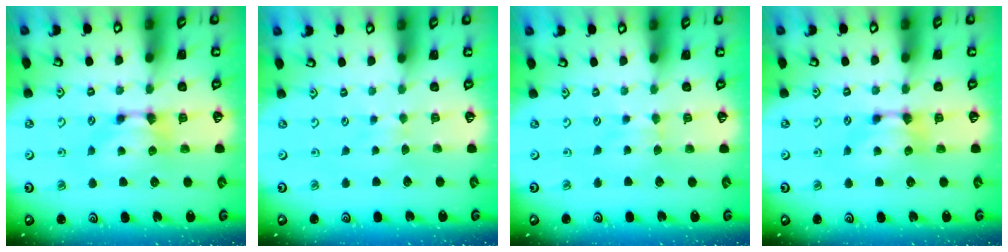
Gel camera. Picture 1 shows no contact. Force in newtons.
{"total": 3.3, "press": 3.3, "slide": 0.3}
{"total": 1.5, "press": 1.5, "slide": 0.3}
{"total": 0.0}